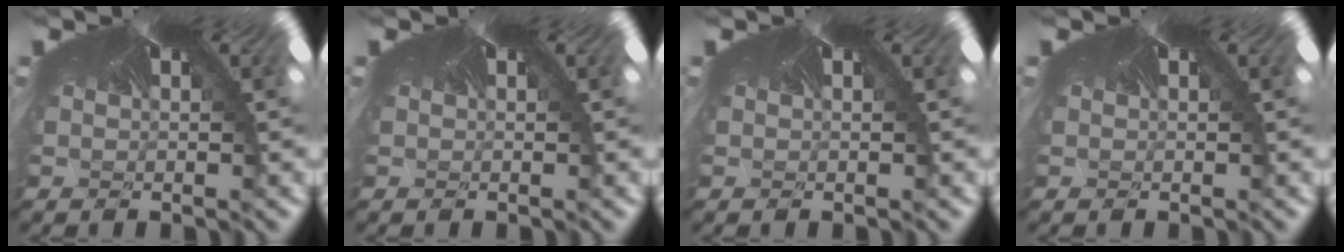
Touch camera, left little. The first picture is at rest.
{"total": 0.0}
{"total": 0.0}
{"total": 0.0}